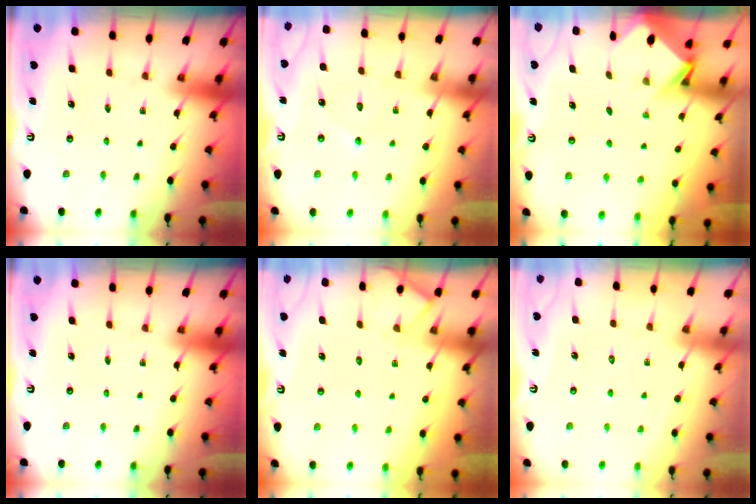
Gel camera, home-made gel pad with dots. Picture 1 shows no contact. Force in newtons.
{"total": 6.3, "press": 6.2, "slide": 0.5}
{"total": 3.0, "press": 3.0, "slide": 0.2}
{"total": 0.0}
{"total": 4.7, "press": 4.7, "slide": 0.6}
{"total": 2.9, "press": 2.9, "slide": 0.4}